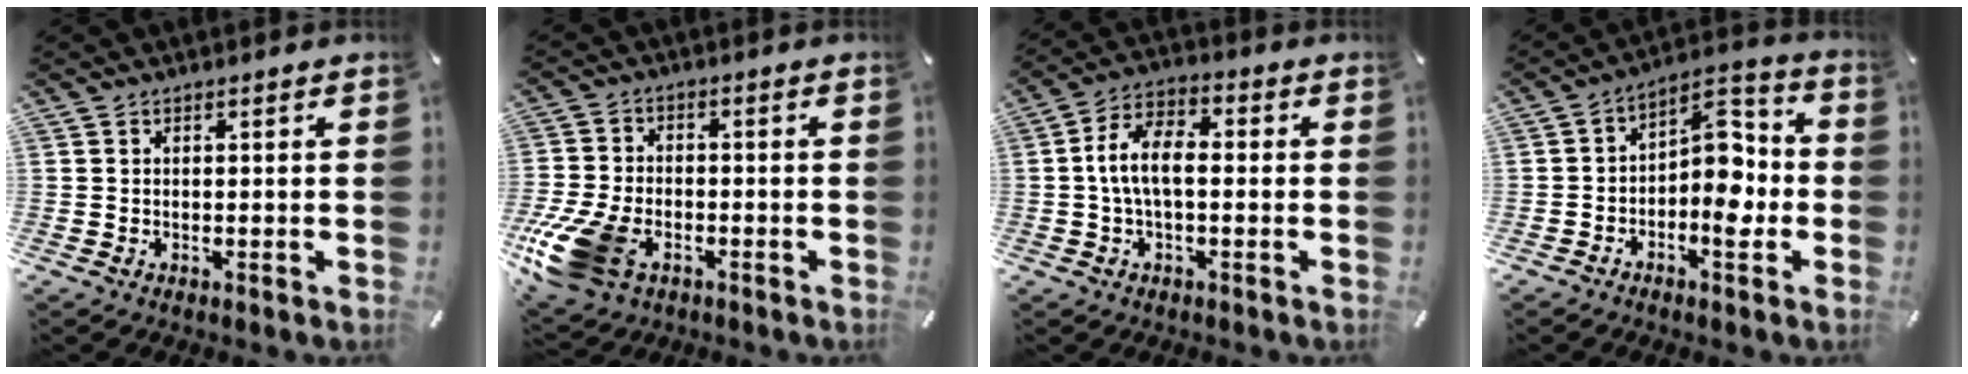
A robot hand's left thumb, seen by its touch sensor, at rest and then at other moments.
{"total": 14.3, "force": [-6.1, 9.0, 9.2], "torque": [-0.196, 0.021, -0.104]}
{"total": 9.0, "force": [-0.8, 4.5, 7.8], "torque": [-0.154, 0.012, -0.014]}
{"total": 10.6, "force": [-2.5, 6.6, 8.0], "torque": [-0.091, 0.005, -0.043]}